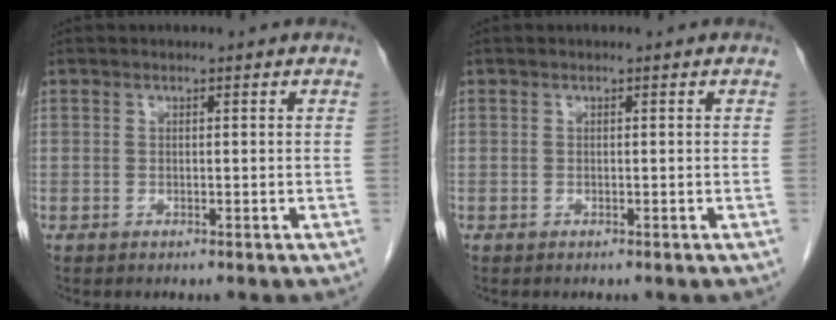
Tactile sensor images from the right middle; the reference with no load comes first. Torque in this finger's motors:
{"motor_torque": [0.67, -0.45, 0.02, -0.05]}